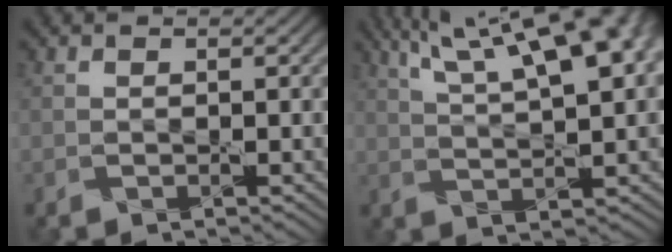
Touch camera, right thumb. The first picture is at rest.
{"total": 15.6, "force": [8.1, 4.7, 12.5], "torque": [-0.204, 0.035, 0.107]}